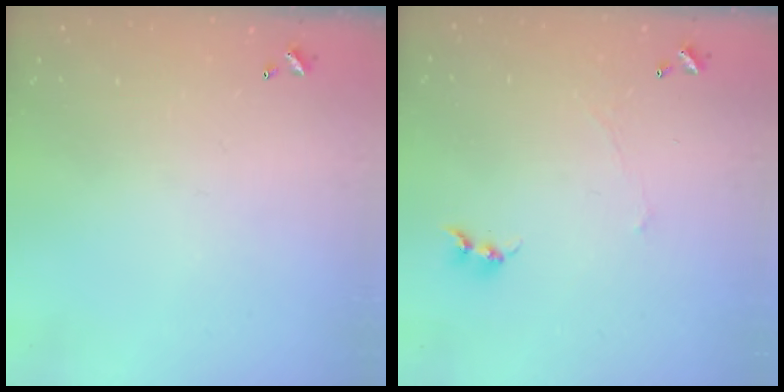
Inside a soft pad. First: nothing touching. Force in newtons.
{"total": 1.0, "press": 0.8, "slide": 0.6}